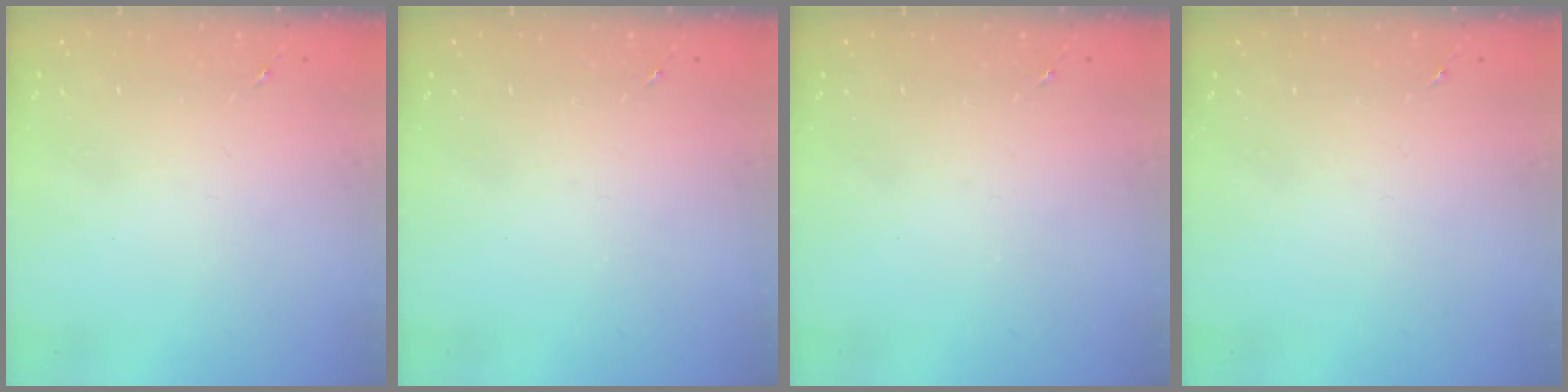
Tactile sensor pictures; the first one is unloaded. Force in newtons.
{"total": 0.0}
{"total": 0.0}
{"total": 0.0}